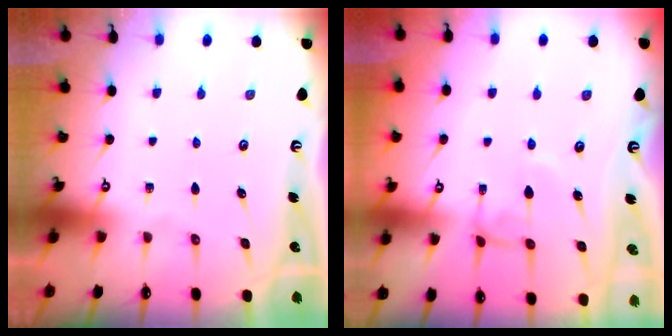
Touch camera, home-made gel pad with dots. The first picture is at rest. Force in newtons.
{"total": 0.8, "press": 0.8, "slide": 0.2}